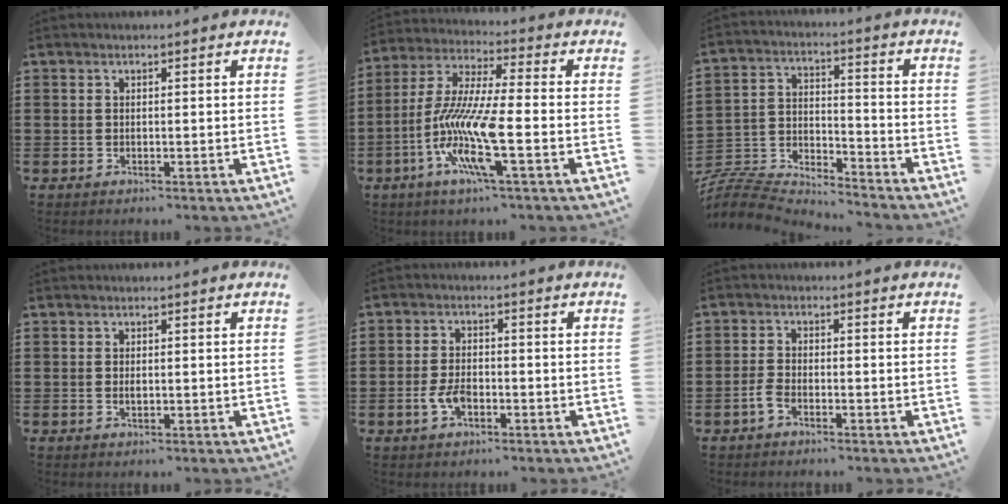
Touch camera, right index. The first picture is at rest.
{"total": 12.0, "force": [-4.5, 1.7, 11.0], "torque": [-0.248, -0.018, -0.096]}
{"total": 7.2, "force": [-7.0, 1.3, 0.9], "torque": [-0.035, -0.001, -0.144]}
{"total": 0.9, "force": [0.0, 0.4, 0.8], "torque": [-0.017, 0.000, -0.001]}
{"total": 3.9, "force": [-1.4, 2.1, 3.0], "torque": [-0.074, -0.004, -0.030]}
{"total": 2.3, "force": [-1.5, 0.9, 1.5], "torque": [-0.042, -0.002, -0.033]}